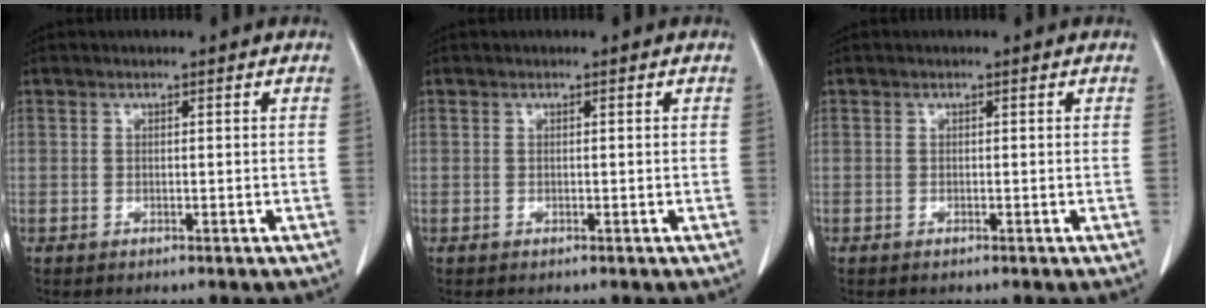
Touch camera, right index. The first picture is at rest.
{"total": 0.0}
{"total": 0.0}